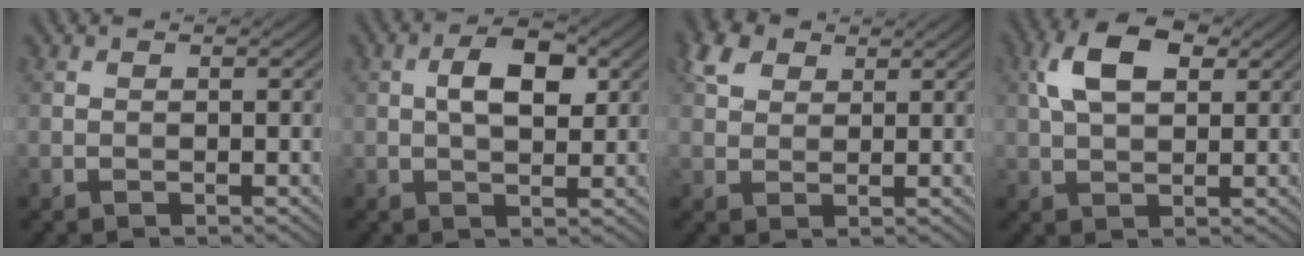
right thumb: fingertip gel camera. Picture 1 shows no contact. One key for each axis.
{"total": 5.5, "fx": 1.2, "fy": 2.8, "fz": 4.7, "tx": -0.083, "ty": 0.007, "tz": 0.018}
{"total": 4.5, "fx": 2.4, "fy": 3.1, "fz": 2.3, "tx": -0.056, "ty": 0.010, "tz": 0.047}
{"total": 7.6, "fx": 2.6, "fy": 4.2, "fz": 5.7, "tx": -0.119, "ty": 0.013, "tz": 0.042}